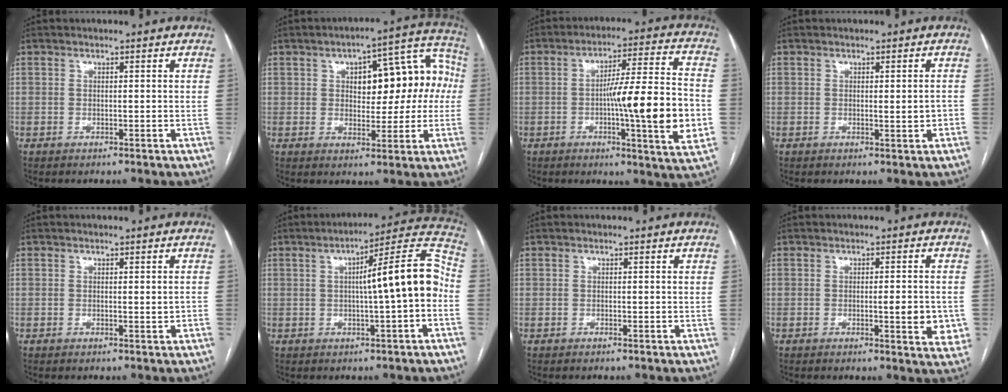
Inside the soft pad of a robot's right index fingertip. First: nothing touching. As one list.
[{"total": 13.8, "force": [1.7, 6.0, 12.3], "torque": [-0.145, 0.051, 0.029]}, {"total": 16.5, "force": [-2.8, 0.3, 16.3], "torque": [-0.245, -0.001, -0.043]}, {"total": 1.9, "force": [-0.2, 0.4, 1.8], "torque": [-0.026, -0.001, 0.000]}, {"total": 1.0, "force": [-0.1, 0.1, 1.0], "torque": [-0.014, -0.001, 0.002]}, {"total": 12.3, "force": [-0.5, 0.5, 12.3], "torque": [-0.172, 0.033, -0.010]}, {"total": 0.0}, {"total": 5.7, "force": [-1.0, 1.1, 5.5], "torque": [-0.068, -0.004, -0.010]}]